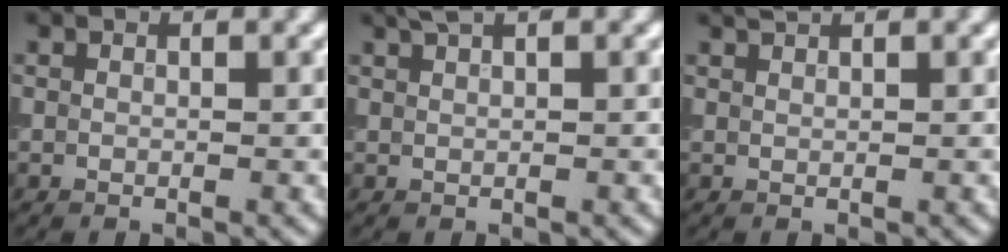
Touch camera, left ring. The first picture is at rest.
{"total": 1.2, "force": [0.9, 0.3, 0.8], "torque": [-0.012, 0.002, 0.016]}
{"total": 0.8, "force": [0.7, 0.1, 0.3], "torque": [-0.003, -0.002, 0.011]}